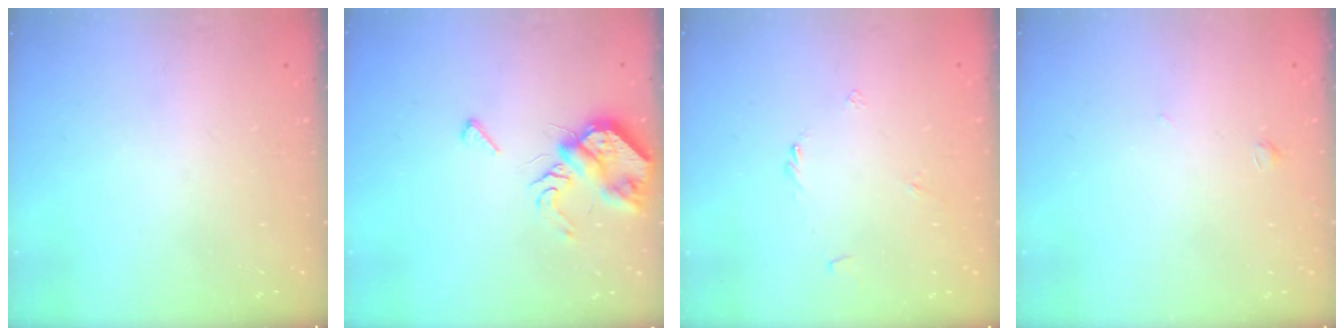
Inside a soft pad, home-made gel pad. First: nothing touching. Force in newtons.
{"total": 9.1, "press": 9.0, "slide": 1.3}
{"total": 1.8, "press": 1.8, "slide": 0.5}
{"total": 1.5, "press": 1.4, "slide": 0.5}